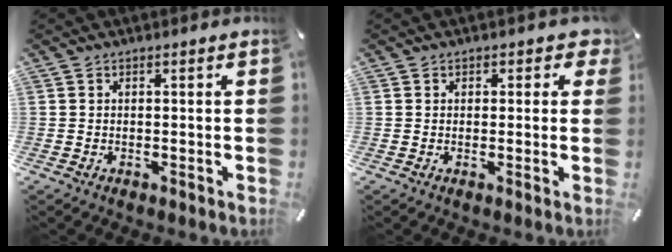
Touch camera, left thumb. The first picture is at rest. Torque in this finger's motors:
{"motor_torque": [0.30, 0.09, 0.22, 0.20, 0.01]}